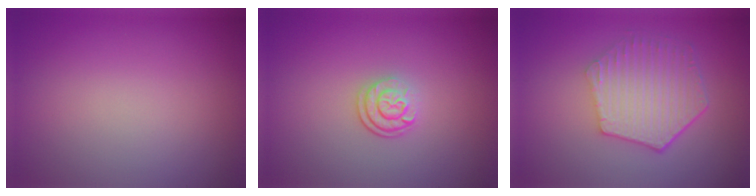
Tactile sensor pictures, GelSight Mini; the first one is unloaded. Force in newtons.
{"total": 2.6, "press": 1.9, "slide": 1.8}
{"total": 5.7, "press": 4.2, "slide": 3.9}